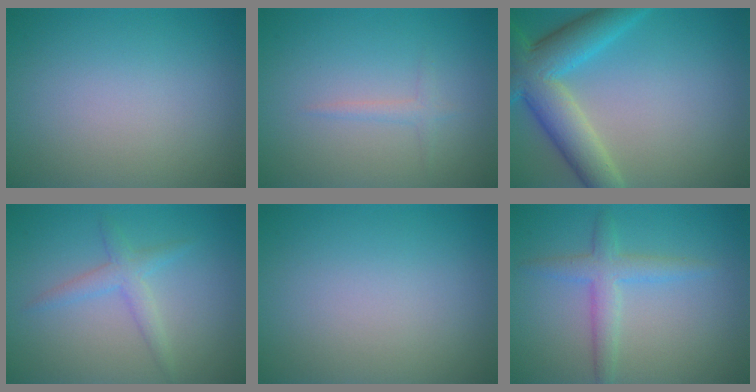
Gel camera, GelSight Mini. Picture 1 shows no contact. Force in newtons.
{"total": 1.3, "press": 1.3, "slide": 0.0}
{"total": 7.5, "press": 7.5, "slide": 0.3}
{"total": 2.1, "press": 2.1, "slide": 0.3}
{"total": 0.0}
{"total": 2.7, "press": 2.7, "slide": 0.1}